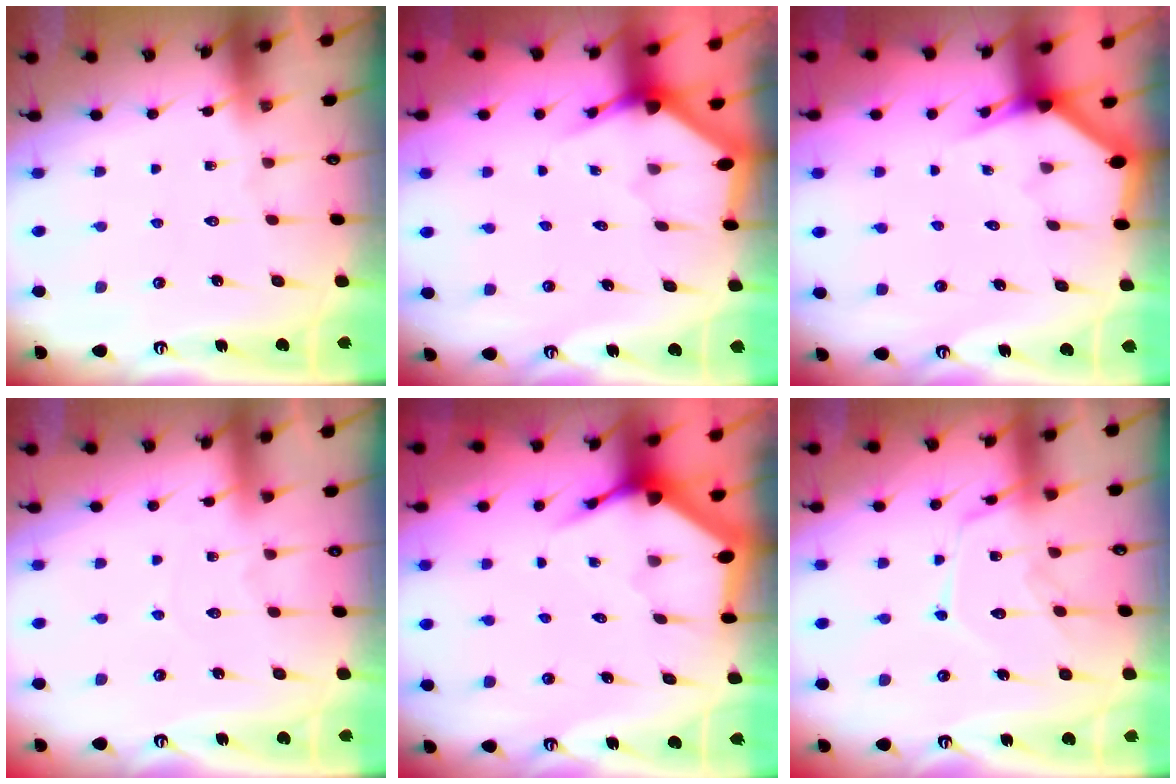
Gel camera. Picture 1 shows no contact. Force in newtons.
{"total": 3.0, "press": 3.0, "slide": 0.2}
{"total": 2.6, "press": 2.6, "slide": 0.1}
{"total": 3.3, "press": 3.3, "slide": 0.4}
{"total": 4.7, "press": 4.6, "slide": 0.5}
{"total": 11.9, "press": 11.9, "slide": 0.3}